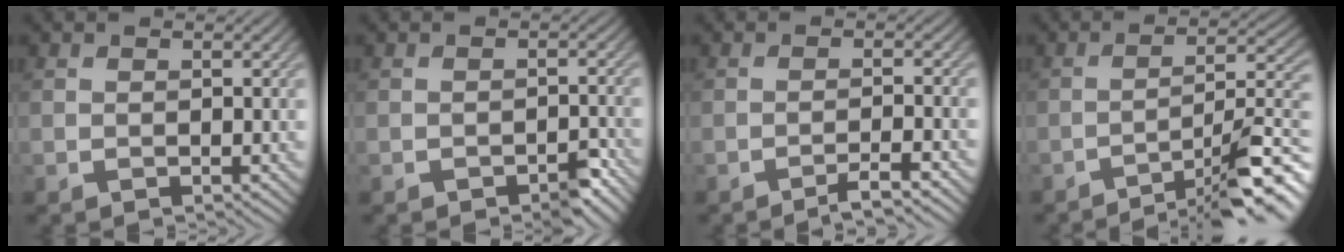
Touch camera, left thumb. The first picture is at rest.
{"total": 2.5, "force": [-1.7, 1.0, 1.5], "torque": [-0.020, 0.001, -0.024]}
{"total": 3.5, "force": [-2.6, 0.3, 2.4], "torque": [-0.034, 0.012, -0.053]}
{"total": 11.4, "force": [-7.9, 1.8, 8.0], "torque": [-0.119, 0.021, -0.117]}